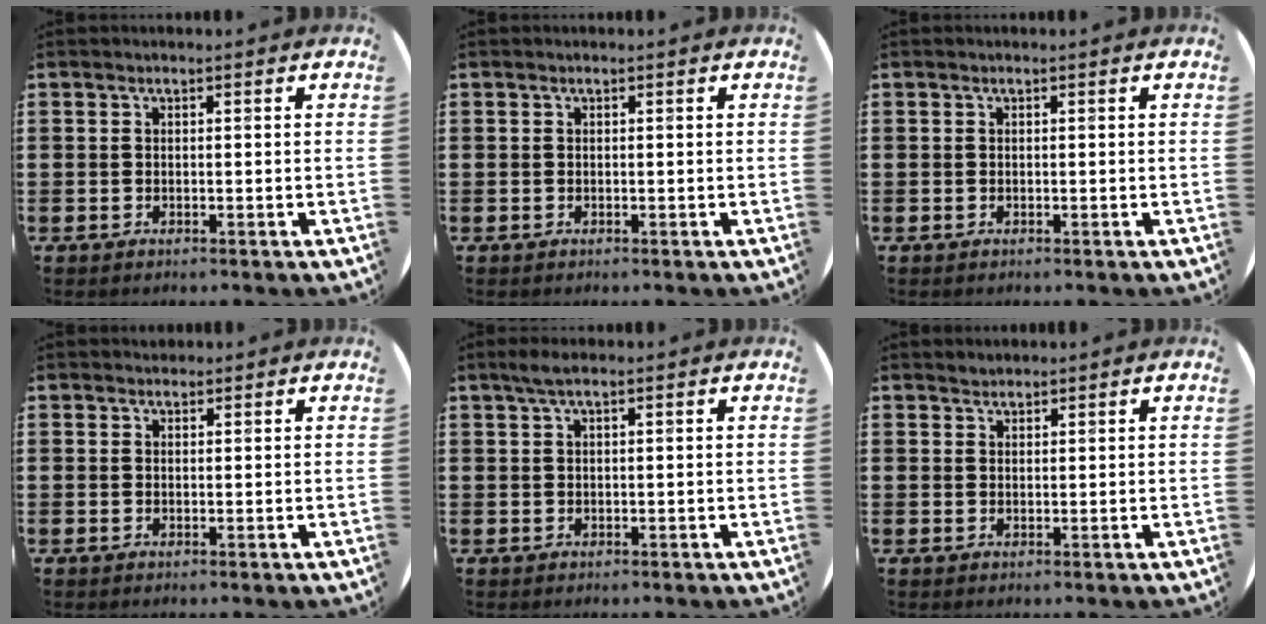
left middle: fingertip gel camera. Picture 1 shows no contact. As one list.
[{"total": 0.0}, {"total": 0.0}, {"total": 0.7, "force": [0.7, 0.2, -0.1], "torque": [0.002, 0.004, 0.014]}, {"total": 1.7, "force": [1.0, 0.1, 1.4], "torque": [-0.027, 0.004, 0.017]}, {"total": 1.1, "force": [1.1, 0.3, -0.1], "torque": [0.008, -0.001, 0.019]}]